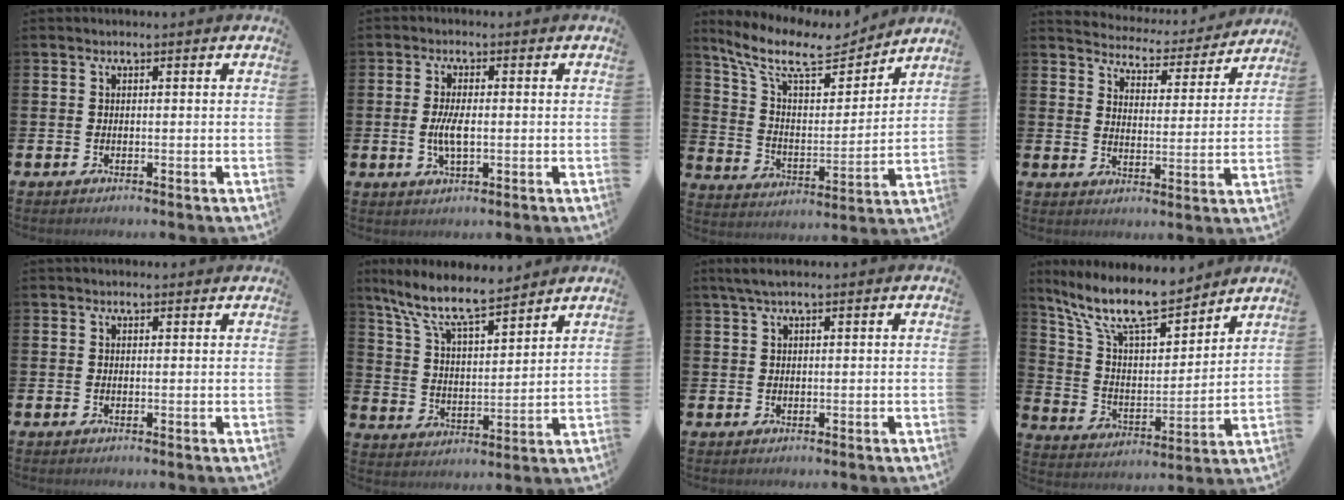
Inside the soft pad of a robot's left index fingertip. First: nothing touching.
{"total": 4.1, "force": [-0.3, 1.6, 3.8], "torque": [-0.074, -0.001, -0.009]}
{"total": 11.9, "force": [10.2, 3.6, 5.0], "torque": [-0.130, -0.062, 0.175]}
{"total": 4.8, "force": [4.6, 1.1, 0.3], "torque": [-0.027, -0.042, 0.074]}
{"total": 0.6, "force": [0.5, 0.3, 0.2], "torque": [0.003, 0.000, 0.008]}
{"total": 9.9, "force": [8.6, 1.9, 4.4], "torque": [-0.121, -0.047, 0.153]}
{"total": 2.0, "force": [1.4, 0.2, 1.5], "torque": [-0.034, 0.005, 0.025]}
{"total": 12.6, "force": [10.7, 3.2, 5.8], "torque": [-0.150, -0.058, 0.190]}